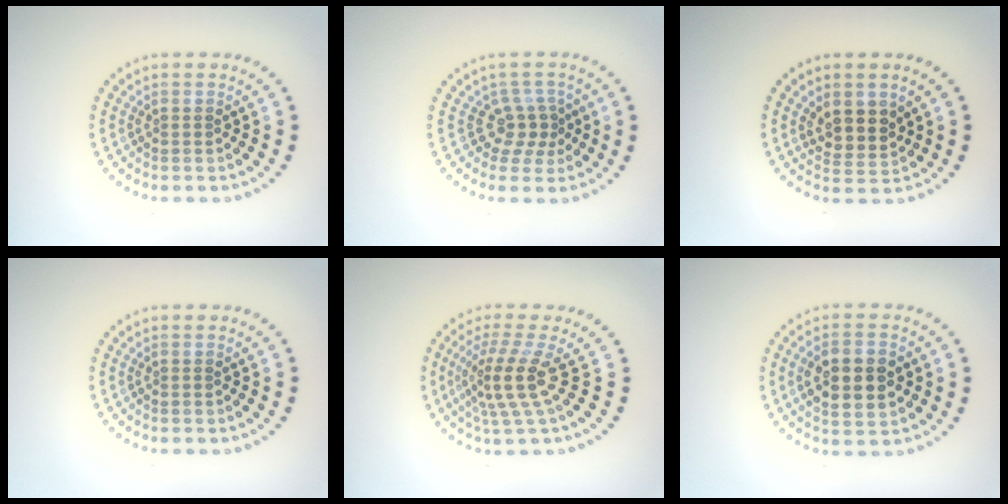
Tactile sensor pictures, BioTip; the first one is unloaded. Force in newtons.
{"total": 2.5, "press": 1.8, "slide": 1.8}
{"total": 3.0, "press": 2.7, "slide": 1.3}
{"total": 0.0}
{"total": 3.9, "press": 2.7, "slide": 2.8}
{"total": 5.6, "press": 5.6, "slide": 0.5}